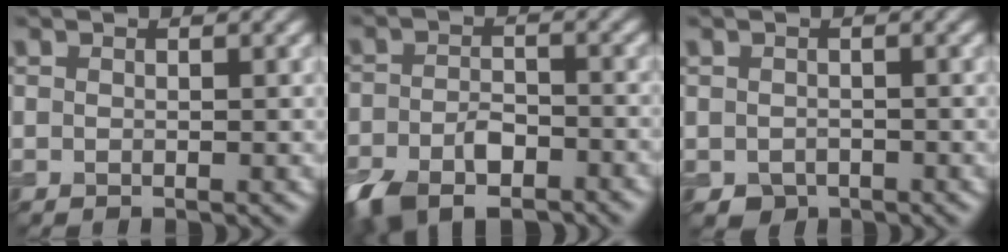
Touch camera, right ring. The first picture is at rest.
{"total": 6.3, "force": [-4.0, 3.1, 3.8], "torque": [-0.070, -0.007, -0.076]}
{"total": 1.3, "force": [-0.7, 1.1, 0.4], "torque": [-0.006, -0.006, -0.013]}